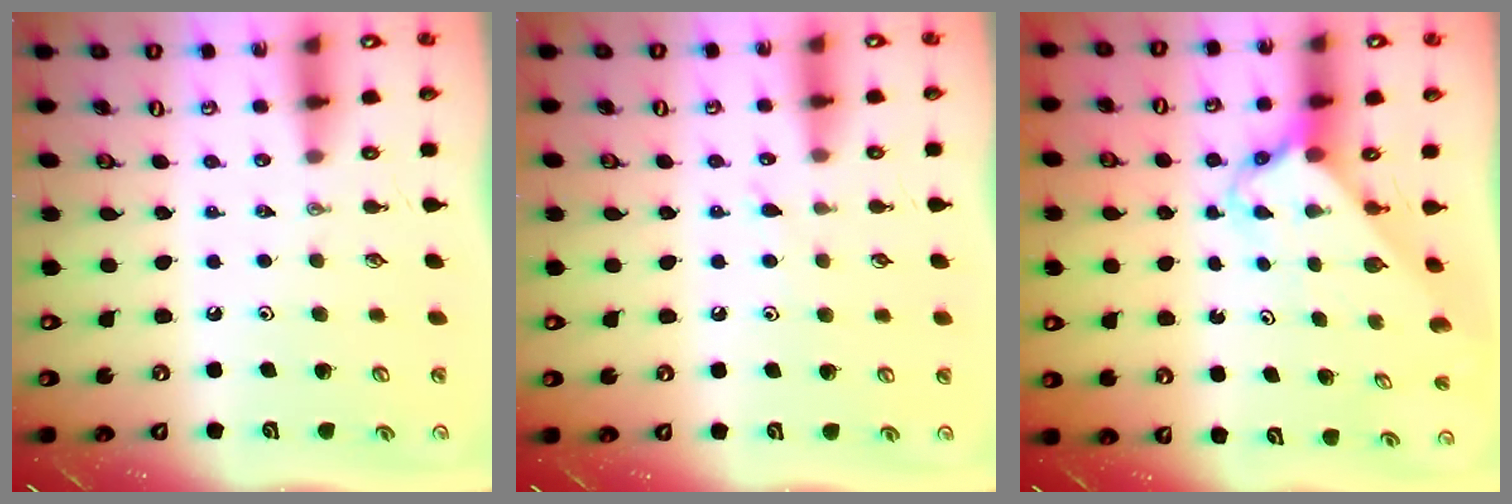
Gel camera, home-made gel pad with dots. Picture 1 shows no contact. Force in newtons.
{"total": 6.3, "press": 6.2, "slide": 0.7}
{"total": 2.6, "press": 2.6, "slide": 0.2}